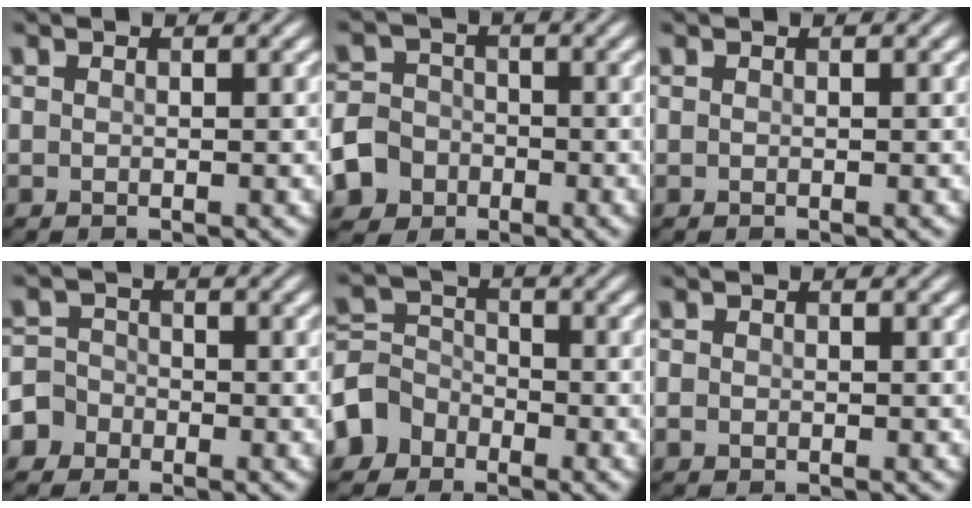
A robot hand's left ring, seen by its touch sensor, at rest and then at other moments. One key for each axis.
{"total": 6.3, "fx": -3.1, "fy": 5.3, "fz": 1.4, "tx": -0.014, "ty": -0.013, "tz": -0.076}
{"total": 0.0}
{"total": 3.5, "fx": -1.9, "fy": 2.9, "fz": 0.4, "tx": 0.015, "ty": 0.001, "tz": -0.045}
{"total": 4.1, "fx": -2.4, "fy": 3.2, "fz": 0.7, "tx": -0.010, "ty": 0.012, "tz": -0.061}
{"total": 0.6, "fx": -0.2, "fy": 0.5, "fz": 0.2, "tx": -0.001, "ty": -0.004, "tz": -0.005}